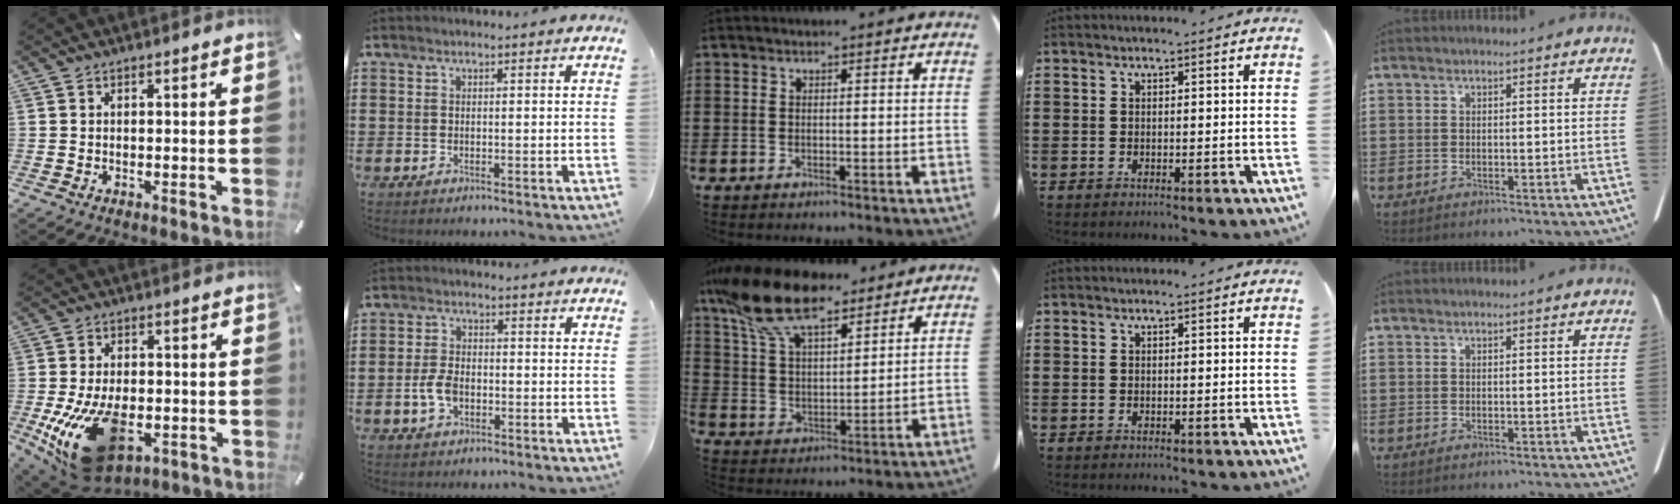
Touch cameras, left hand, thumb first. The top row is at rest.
{"thumb": {"total": 19.1, "force": [-5.3, 11.2, 14.5], "torque": [-0.275, 0.007, -0.075]}, "index": {"total": 4.4, "force": [-1.1, 2.5, 3.4], "torque": [-0.088, -0.006, -0.026]}, "middle": {"total": 13.9, "force": [10.5, 4.5, 7.9], "torque": [-0.191, -0.026, 0.191]}}